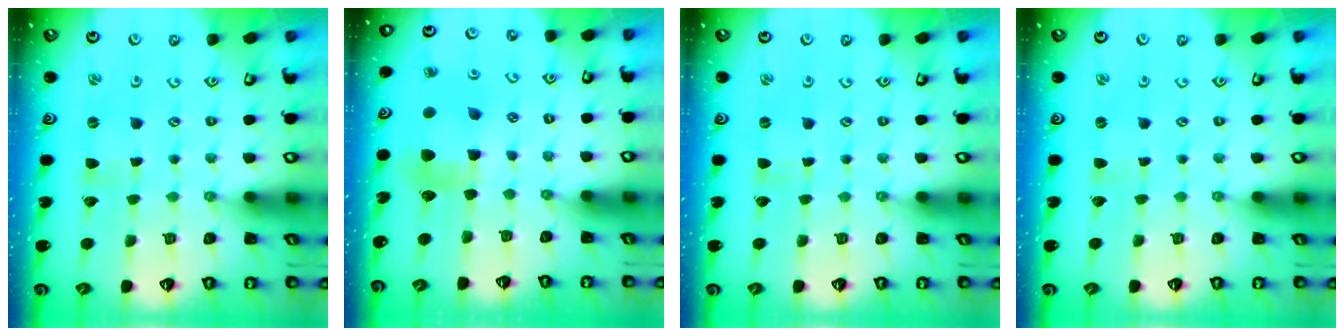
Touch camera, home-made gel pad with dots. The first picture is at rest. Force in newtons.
{"total": 7.6, "press": 7.5, "slide": 1.1}
{"total": 0.0}
{"total": 0.0}